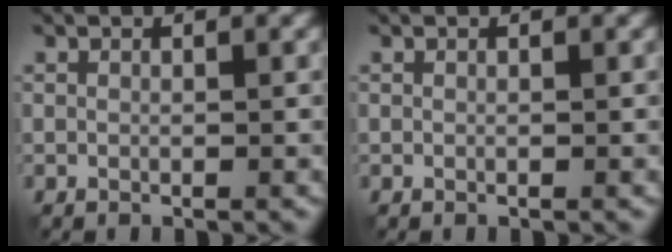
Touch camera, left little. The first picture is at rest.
{"total": 0.0}